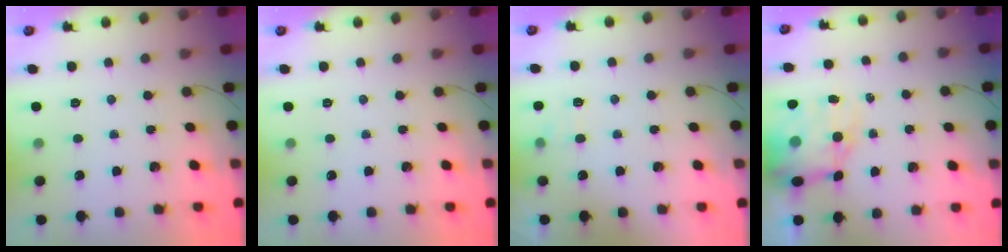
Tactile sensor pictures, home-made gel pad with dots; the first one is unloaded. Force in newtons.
{"total": 0.0}
{"total": 4.7, "press": 4.4, "slide": 1.6}
{"total": 12.0, "press": 11.5, "slide": 3.4}